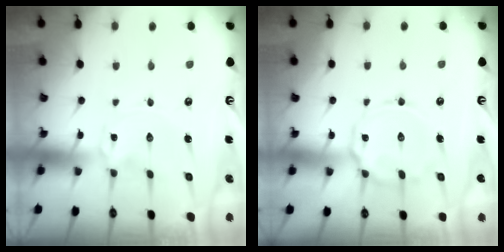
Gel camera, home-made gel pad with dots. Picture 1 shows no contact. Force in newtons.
{"total": 10.5, "press": 10.5, "slide": 0.7}